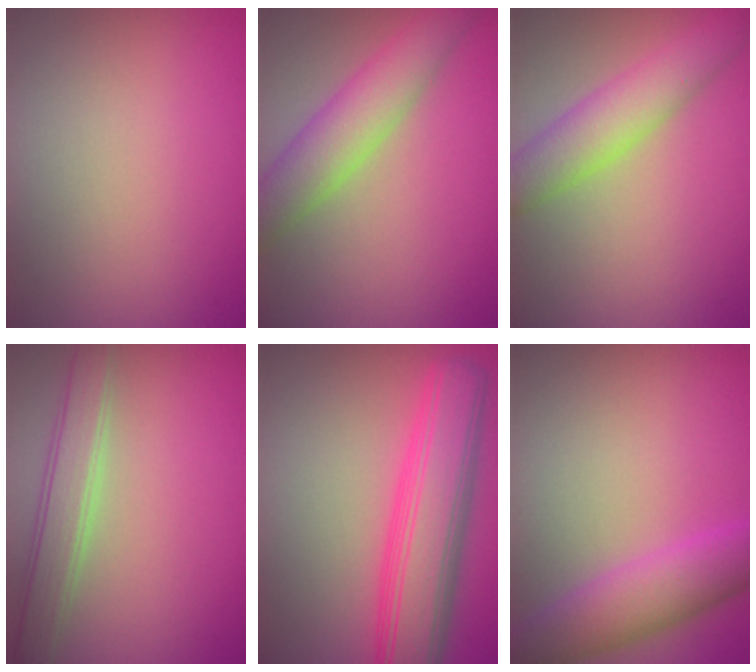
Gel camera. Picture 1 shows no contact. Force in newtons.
{"total": 5.3, "press": 5.3, "slide": 0.0}
{"total": 4.8, "press": 4.8, "slide": 0.2}
{"total": 3.6, "press": 3.6, "slide": 0.2}
{"total": 8.0, "press": 8.0, "slide": 0.2}
{"total": 5.4, "press": 5.4, "slide": 0.2}